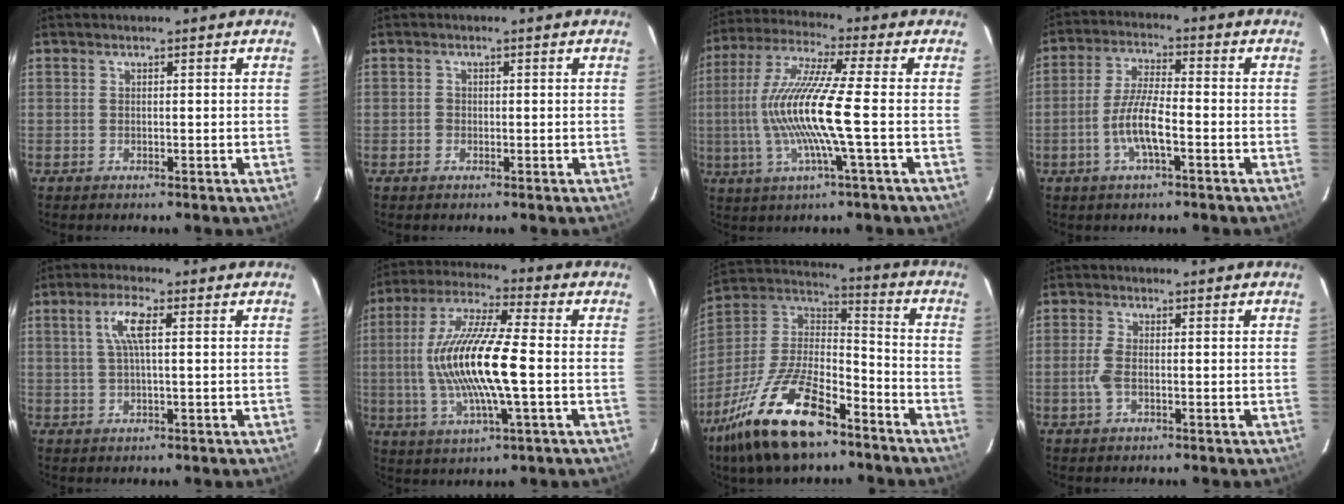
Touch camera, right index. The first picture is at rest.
{"total": 1.0, "force": [-0.4, 0.9, 0.1], "torque": [-0.001, 0.001, -0.006]}
{"total": 14.0, "force": [-2.1, -0.7, 13.9], "torque": [-0.278, -0.004, -0.039]}
{"total": 7.7, "force": [-2.9, 1.5, 6.9], "torque": [-0.144, 0.001, -0.057]}
{"total": 5.1, "force": [1.2, 0.9, 4.8], "torque": [-0.096, 0.006, 0.023]}
{"total": 16.9, "force": [-1.2, 3.0, 16.6], "torque": [-0.330, 0.003, -0.027]}
{"total": 22.0, "force": [-13.7, 8.5, 15.0], "torque": [-0.310, -0.019, -0.247]}
{"total": 3.1, "force": [-0.7, 1.0, 2.8], "torque": [-0.066, 0.000, -0.016]}